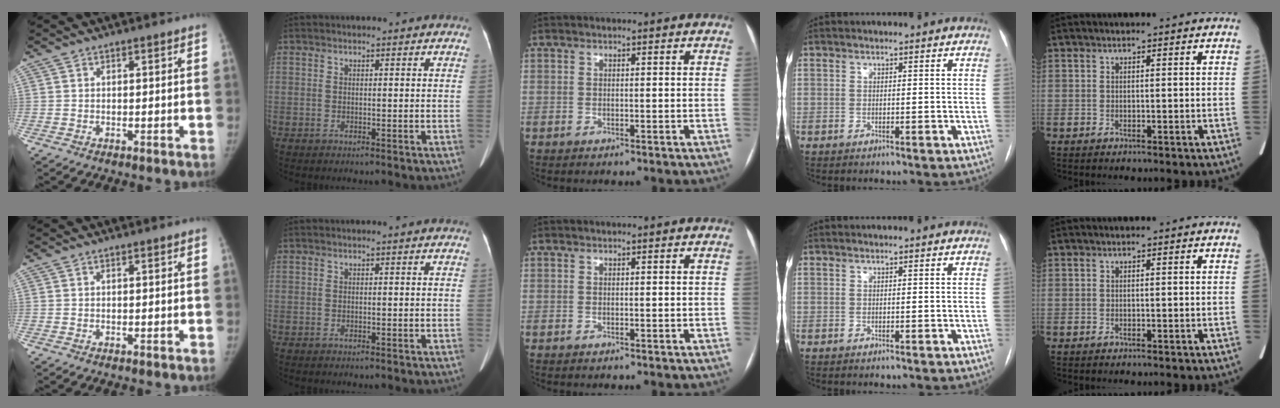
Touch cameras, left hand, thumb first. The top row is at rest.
{}